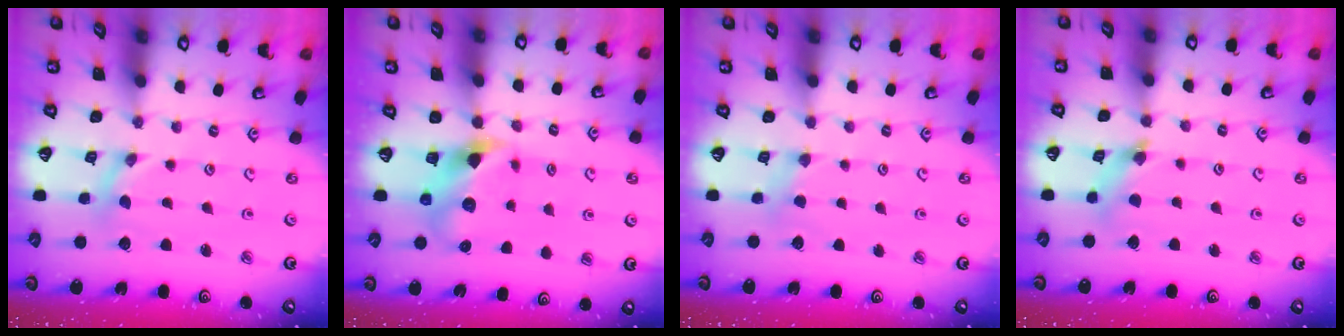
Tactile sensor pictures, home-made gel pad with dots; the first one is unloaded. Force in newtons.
{"total": 6.9, "press": 6.8, "slide": 1.1}
{"total": 2.3, "press": 2.2, "slide": 0.4}
{"total": 5.4, "press": 5.4, "slide": 0.4}